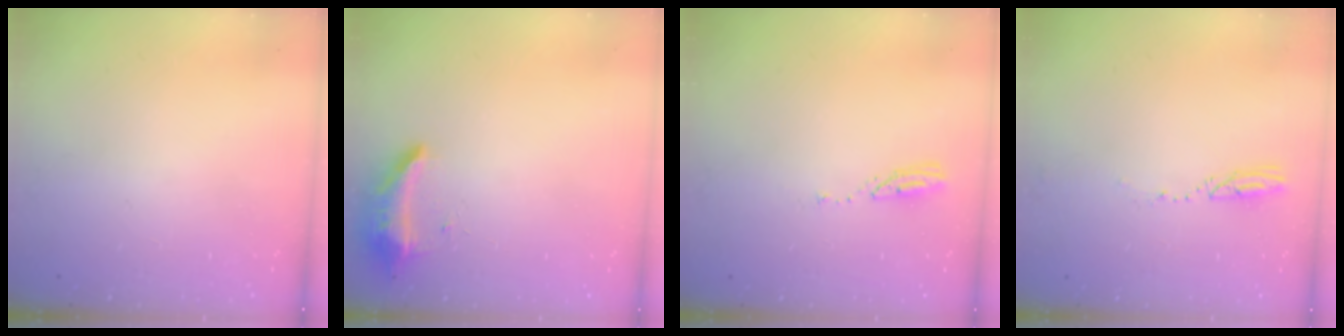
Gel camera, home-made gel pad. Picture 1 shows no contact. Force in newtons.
{"total": 8.3, "press": 8.3, "slide": 0.4}
{"total": 4.0, "press": 4.0, "slide": 0.4}
{"total": 2.9, "press": 2.9, "slide": 0.4}